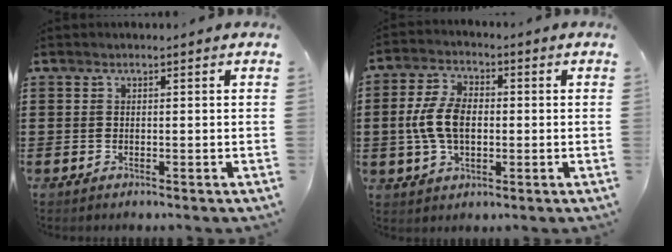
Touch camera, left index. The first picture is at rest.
{"total": 7.7, "force": [-0.5, 4.8, 6.1], "torque": [-0.150, 0.005, -0.018]}